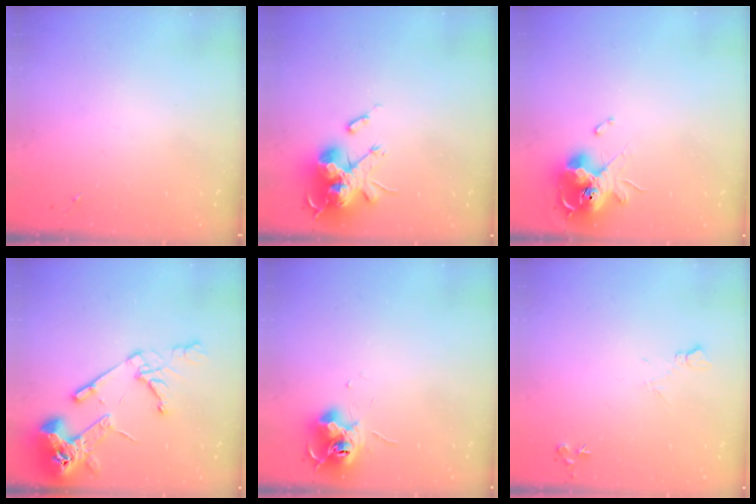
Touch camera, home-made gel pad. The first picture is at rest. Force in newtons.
{"total": 19.6, "press": 19.6, "slide": 0.1}
{"total": 13.9, "press": 13.8, "slide": 1.9}
{"total": 16.6, "press": 16.5, "slide": 2.0}
{"total": 12.3, "press": 12.3, "slide": 0.8}
{"total": 7.6, "press": 7.6, "slide": 0.8}